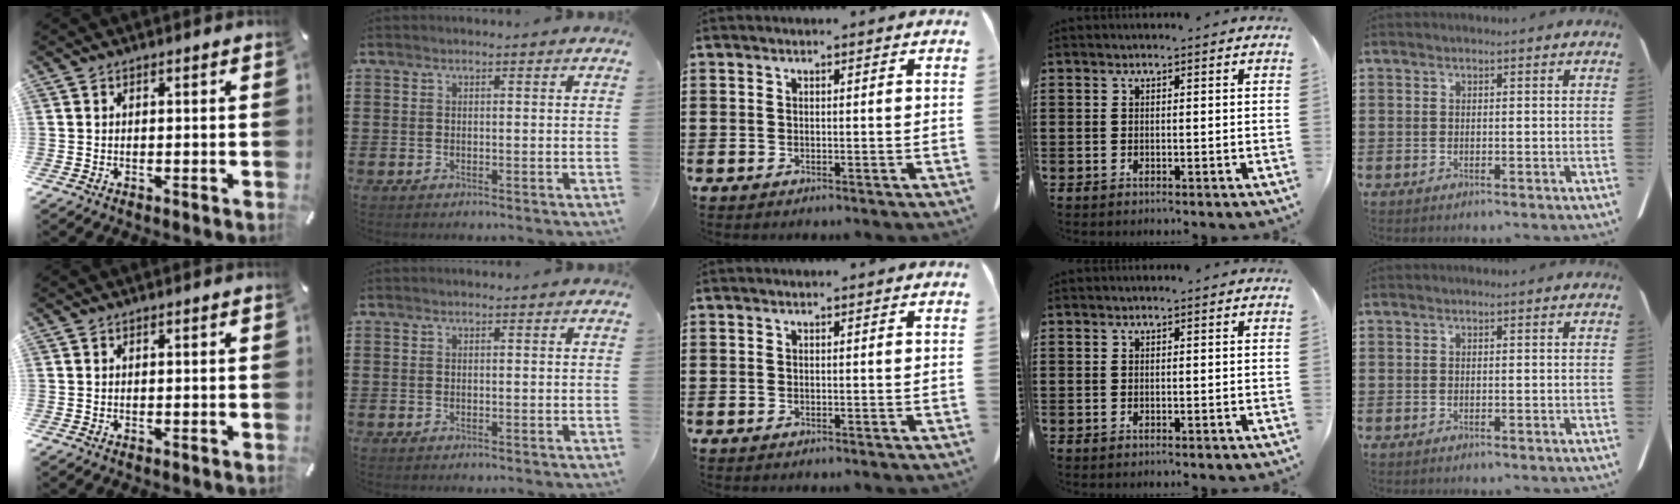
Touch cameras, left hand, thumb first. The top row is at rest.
{}